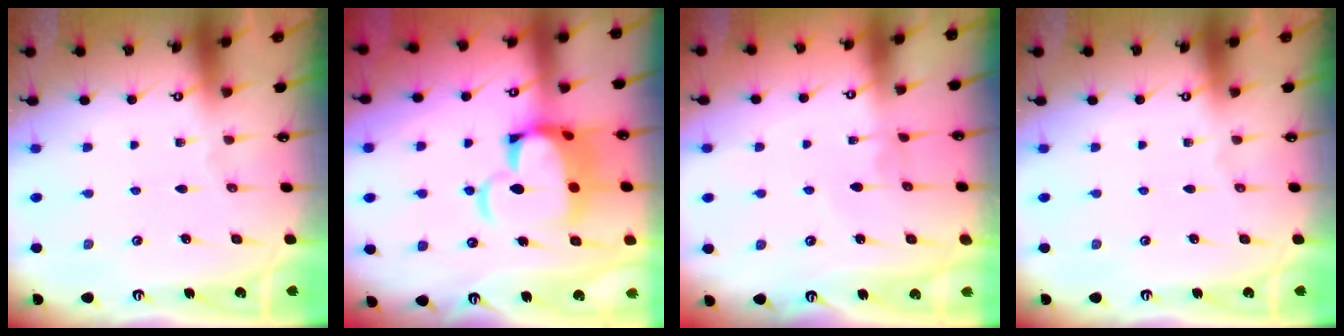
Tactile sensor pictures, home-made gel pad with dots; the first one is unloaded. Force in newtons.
{"total": 10.7, "press": 10.6, "slide": 1.9}
{"total": 2.7, "press": 2.7, "slide": 0.1}
{"total": 0.0}